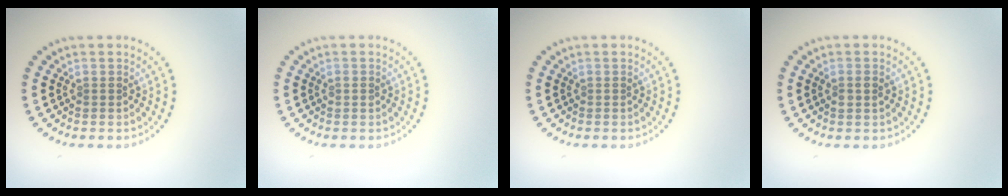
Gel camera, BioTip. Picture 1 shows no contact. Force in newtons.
{"total": 0.6, "press": 0.6, "slide": 0.1}
{"total": 0.0}
{"total": 1.1, "press": 1.0, "slide": 0.3}